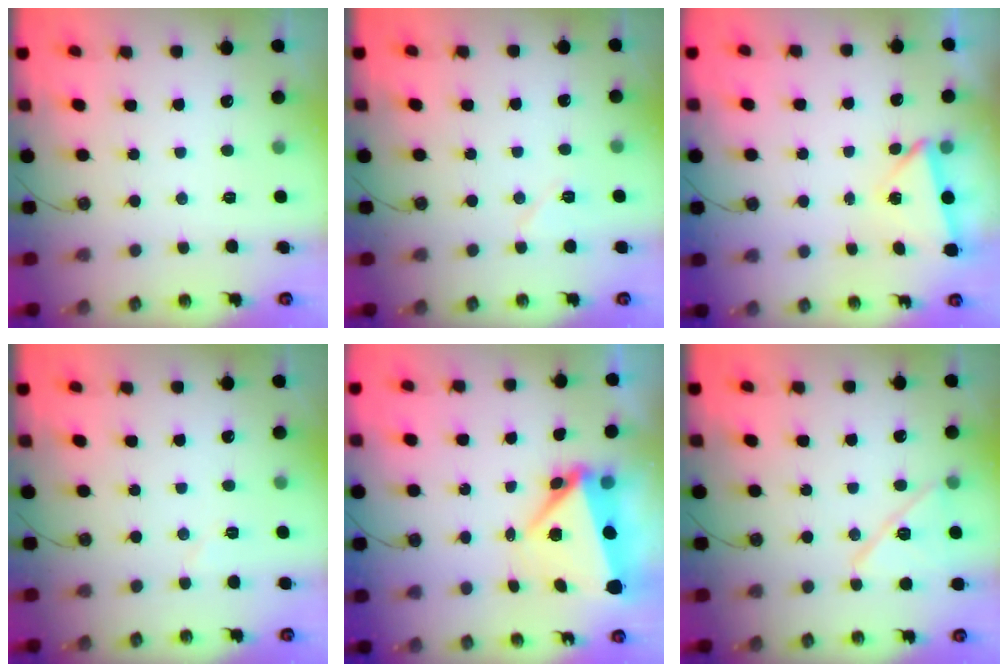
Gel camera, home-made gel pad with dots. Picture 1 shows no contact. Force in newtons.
{"total": 6.0, "press": 5.9, "slide": 1.1}
{"total": 2.7, "press": 0.8, "slide": 2.6}
{"total": 3.4, "press": 3.1, "slide": 1.3}
{"total": 7.2, "press": 7.0, "slide": 1.8}
{"total": 11.9, "press": 11.9, "slide": 0.6}